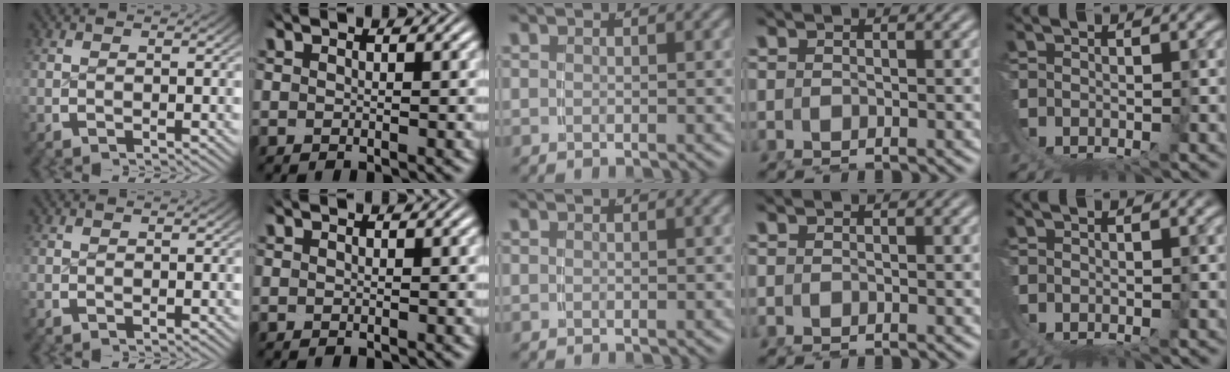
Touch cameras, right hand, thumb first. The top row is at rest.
{}